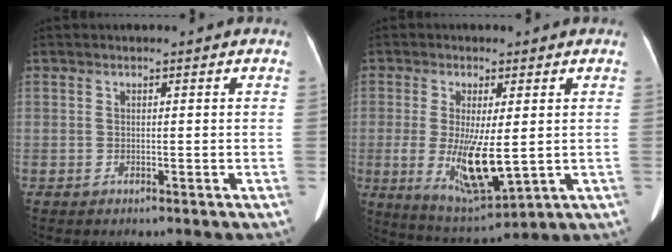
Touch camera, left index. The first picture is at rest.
{"total": 9.7, "force": [-0.8, 2.3, 9.4], "torque": [-0.178, -0.031, 0.001]}